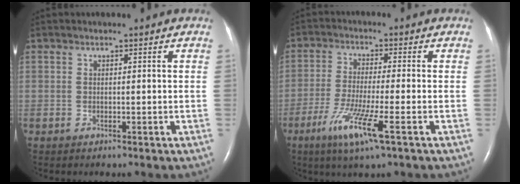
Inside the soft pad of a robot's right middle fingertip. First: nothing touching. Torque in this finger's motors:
{"motor_torque": [0.88, -0.55, 0.25, 0.10]}